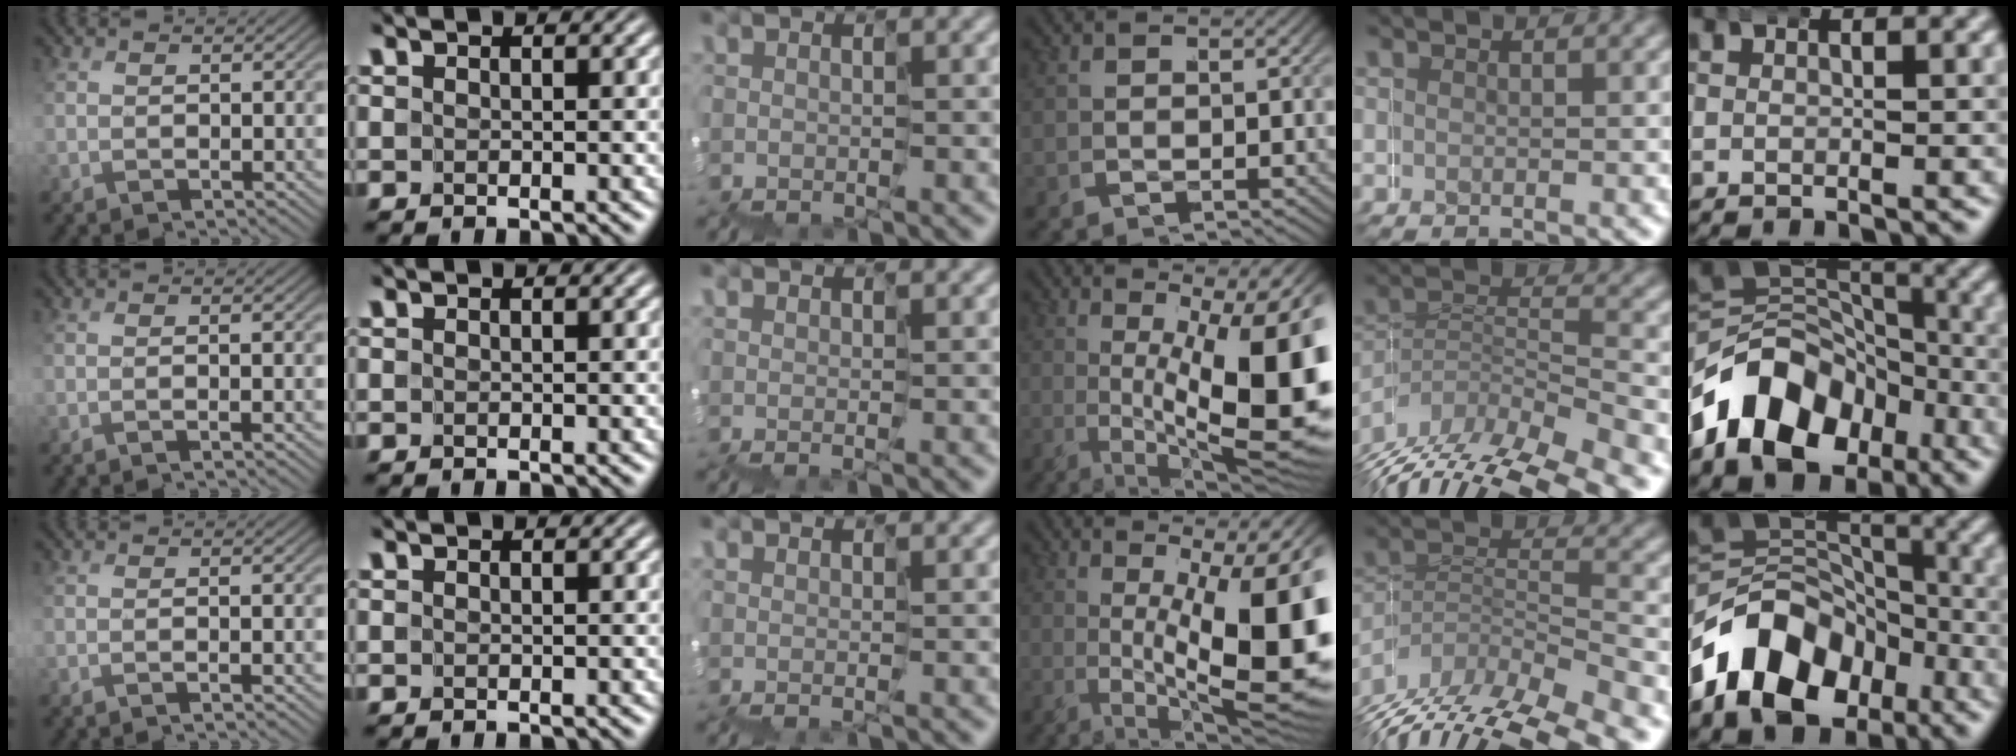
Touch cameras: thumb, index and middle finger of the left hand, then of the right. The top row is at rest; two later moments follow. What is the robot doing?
{"motion": "wrap", "object": "duck tape"}